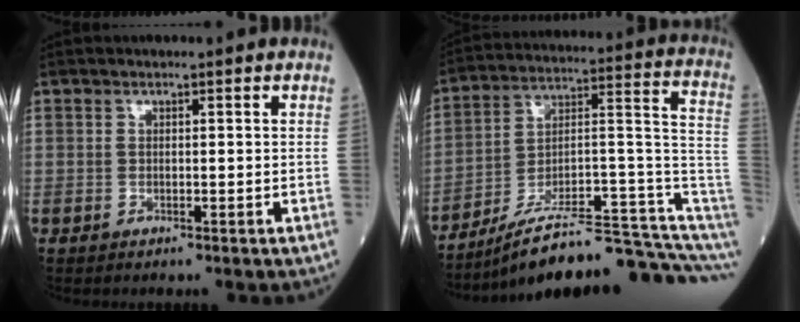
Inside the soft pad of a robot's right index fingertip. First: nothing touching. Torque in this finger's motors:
{"motor_torque": [0.46, -1.68, 0.55, 0.10]}